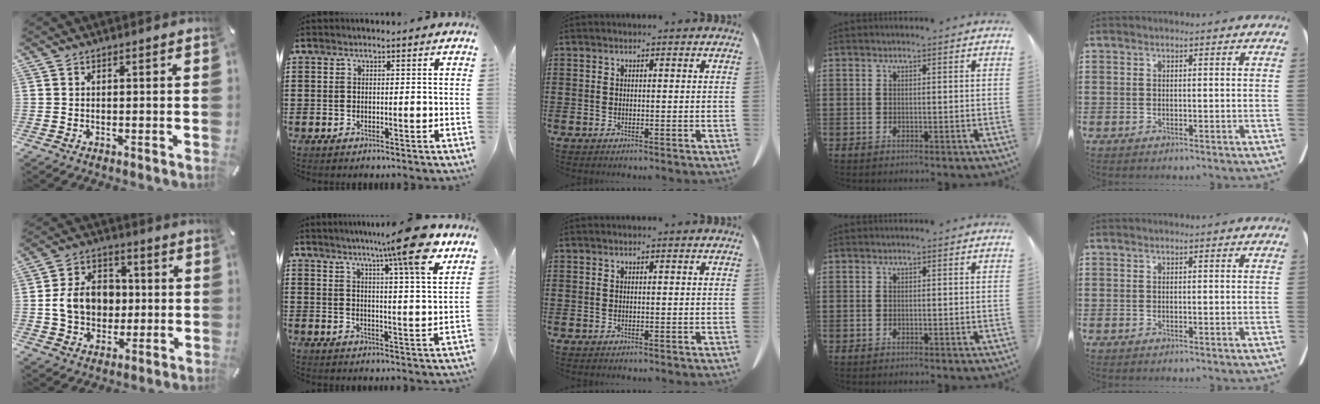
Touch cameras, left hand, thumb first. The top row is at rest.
{"thumb": {"total": 11.2, "force": [-0.1, 9.5, 6.0], "torque": [-0.117, 0.018, 0.000]}, "index": {"total": 12.0, "force": [8.5, 0.4, 8.4], "torque": [-0.136, -0.033, 0.132]}}